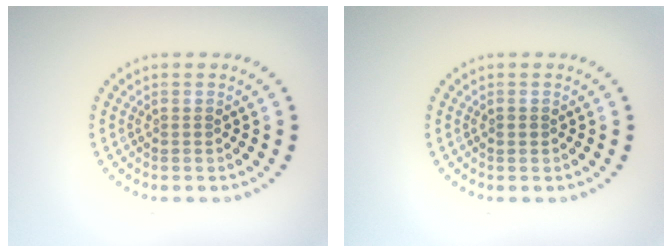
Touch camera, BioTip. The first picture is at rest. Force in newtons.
{"total": 0.8, "press": 0.7, "slide": 0.3}